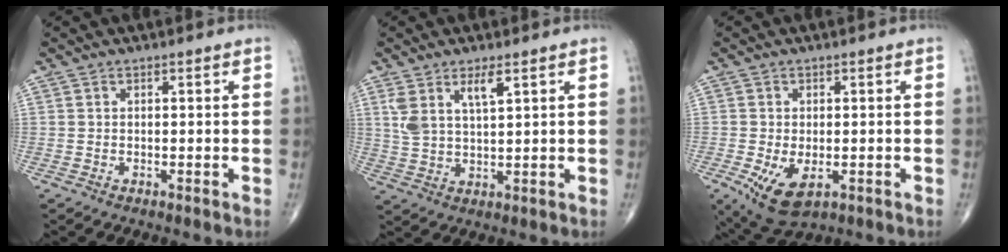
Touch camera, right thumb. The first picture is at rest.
{"total": 6.3, "force": [3.2, 2.1, 5.0], "torque": [-0.101, -0.012, 0.069]}
{"total": 7.7, "force": [-2.3, 4.0, 6.2], "torque": [-0.113, -0.012, -0.028]}